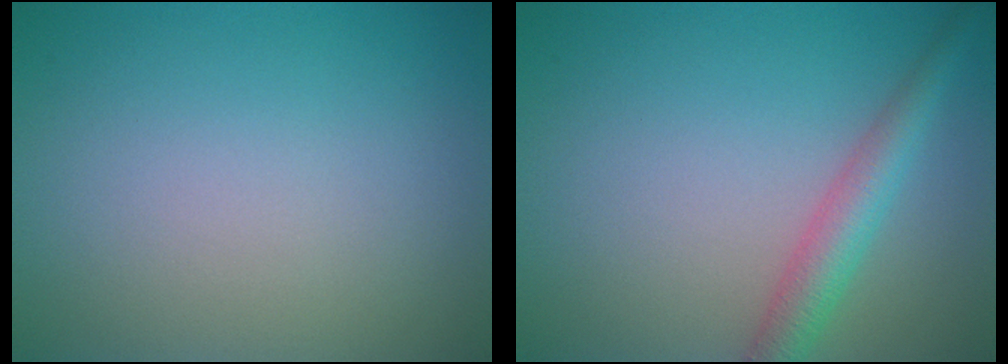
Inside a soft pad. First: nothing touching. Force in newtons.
{"total": 3.3, "press": 3.3, "slide": 0.1}